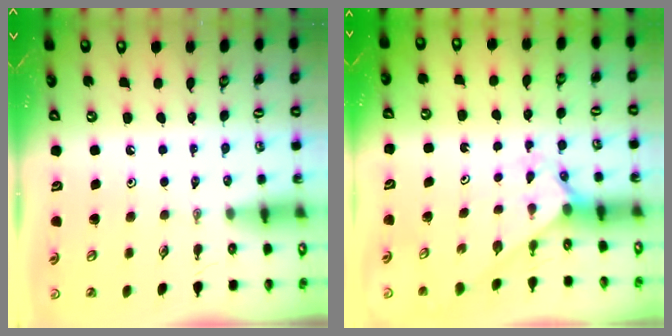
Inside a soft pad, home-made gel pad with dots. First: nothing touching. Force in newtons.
{"total": 2.1, "press": 2.1, "slide": 0.2}